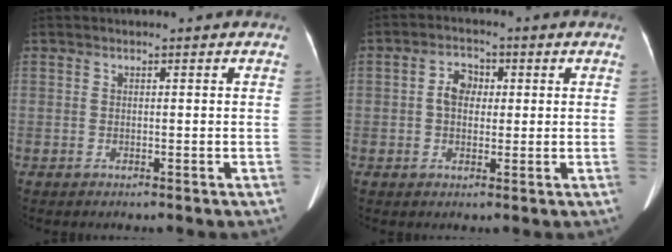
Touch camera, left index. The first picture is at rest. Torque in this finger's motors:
{"motor_torque": [0.44, -0.06, 0.27, 0.08]}